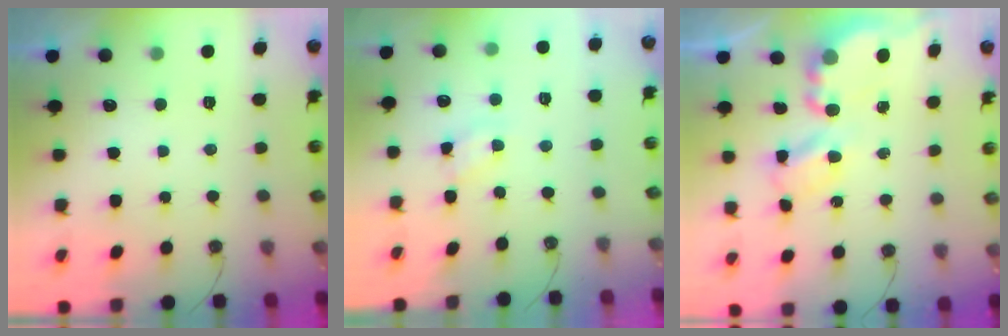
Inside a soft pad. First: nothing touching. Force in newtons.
{"total": 3.6, "press": 3.6, "slide": 0.5}
{"total": 5.5, "press": 5.5, "slide": 0.3}